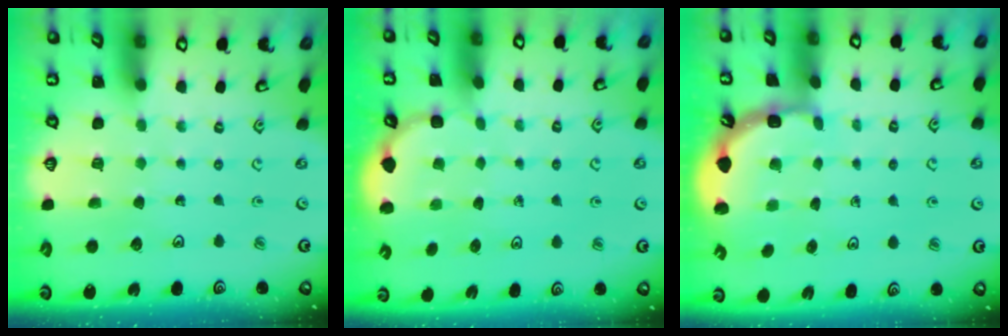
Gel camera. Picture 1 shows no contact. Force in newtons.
{"total": 2.6, "press": 2.2, "slide": 1.5}
{"total": 2.1, "press": 1.9, "slide": 0.8}